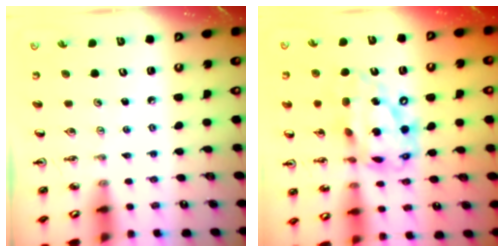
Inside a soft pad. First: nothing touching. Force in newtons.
{"total": 18.1, "press": 18.0, "slide": 2.0}